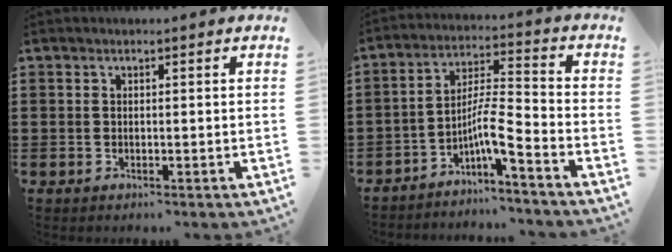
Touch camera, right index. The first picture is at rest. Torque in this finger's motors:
{"motor_torque": [0.00, 0.02, 0.37, 0.04]}